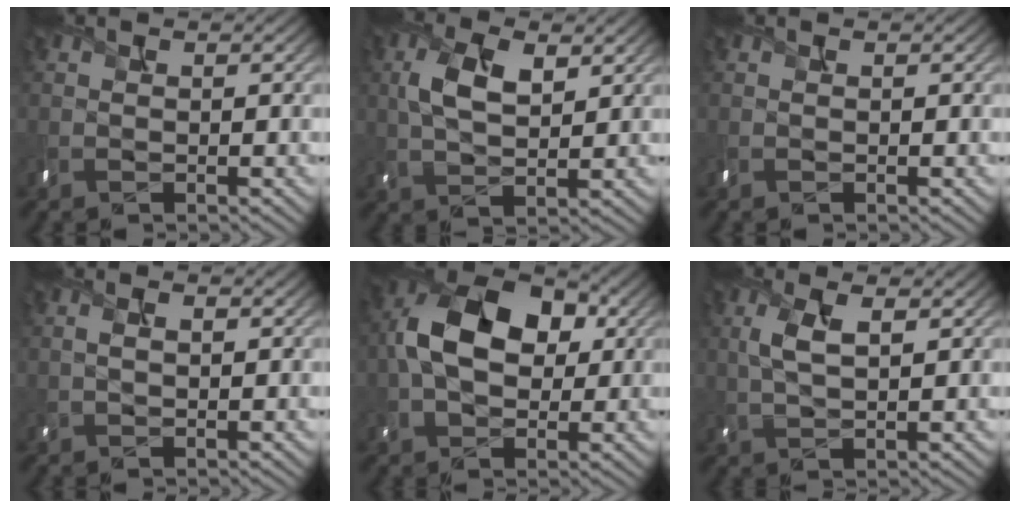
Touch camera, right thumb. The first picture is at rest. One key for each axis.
{"total": 6.4, "fx": 2.1, "fy": 3.4, "fz": 5.1, "tx": -0.118, "ty": 0.004, "tz": 0.038}
{"total": 0.0}
{"total": 1.6, "fx": 0.4, "fy": 0.9, "fz": 1.3, "tx": -0.023, "ty": -0.008, "tz": 0.008}
{"total": 12.1, "fx": 1.6, "fy": 7.9, "fz": 9.1, "tx": -0.192, "ty": 0.019, "tz": 0.018}
{"total": 4.2, "fx": 1.3, "fy": 1.6, "fz": 3.6, "tx": -0.090, "ty": 0.003, "tz": 0.028}